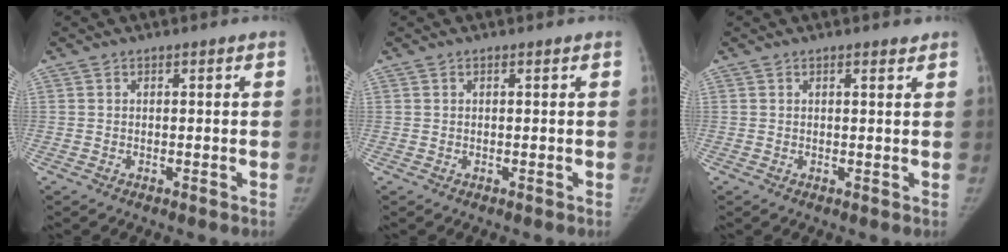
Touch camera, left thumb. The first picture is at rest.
{"total": 0.0}
{"total": 1.2, "force": [0.9, 0.2, 0.7], "torque": [-0.009, -0.006, 0.014]}